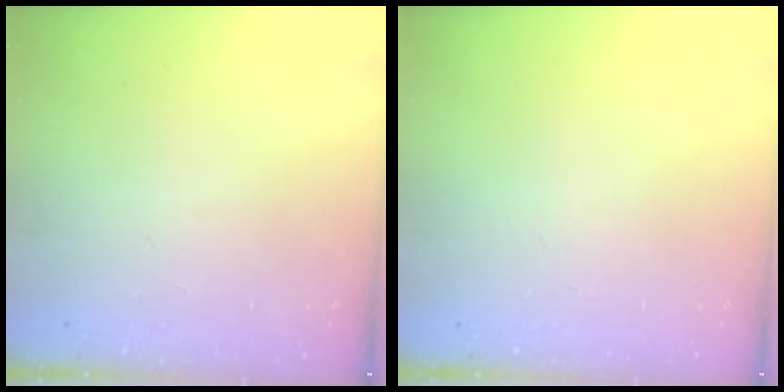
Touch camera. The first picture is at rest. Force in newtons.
{"total": 0.0}